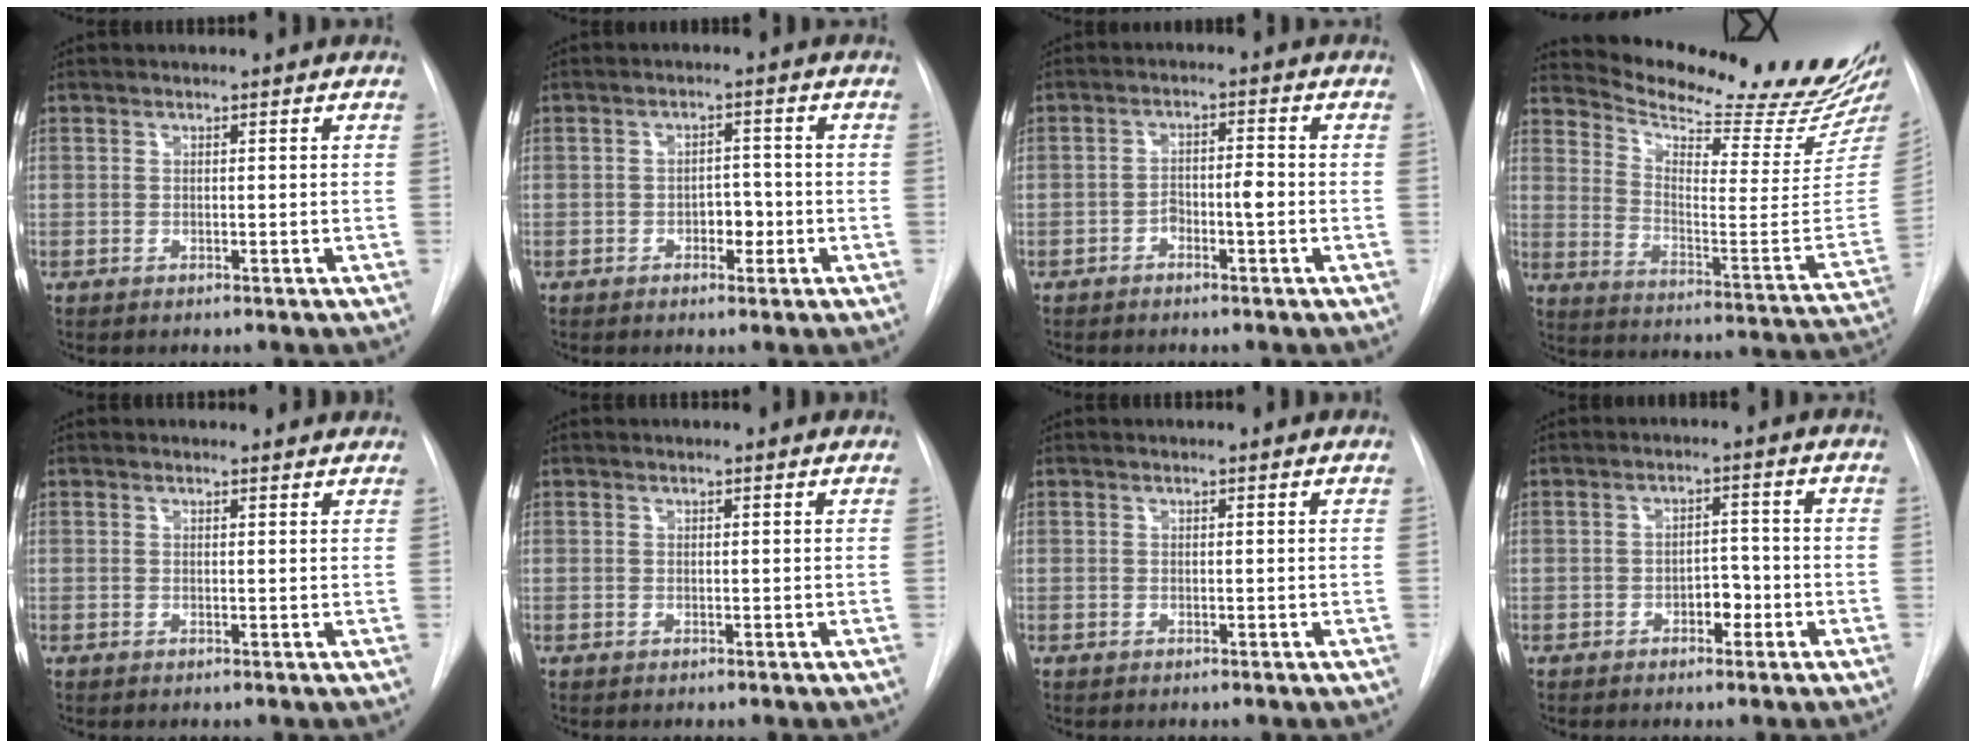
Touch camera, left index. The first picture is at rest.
{"total": 3.0, "force": [-1.5, 1.7, 1.9], "torque": [-0.020, 0.002, -0.021]}
{"total": 3.1, "force": [-1.7, 0.8, 2.5], "torque": [-0.040, 0.007, -0.027]}
{"total": 24.0, "force": [22.2, 0.2, 9.0], "torque": [-0.143, -0.129, 0.299]}
{"total": 4.2, "force": [4.0, 1.1, 0.5], "torque": [-0.003, 0.003, 0.033]}
{"total": 1.7, "force": [1.6, 0.3, 0.6], "torque": [-0.010, 0.013, 0.013]}
{"total": 1.3, "force": [1.3, 0.2, 0.4], "torque": [-0.010, 0.009, 0.010]}
{"total": 3.0, "force": [-1.8, 1.6, 1.7], "torque": [-0.019, 0.002, -0.028]}